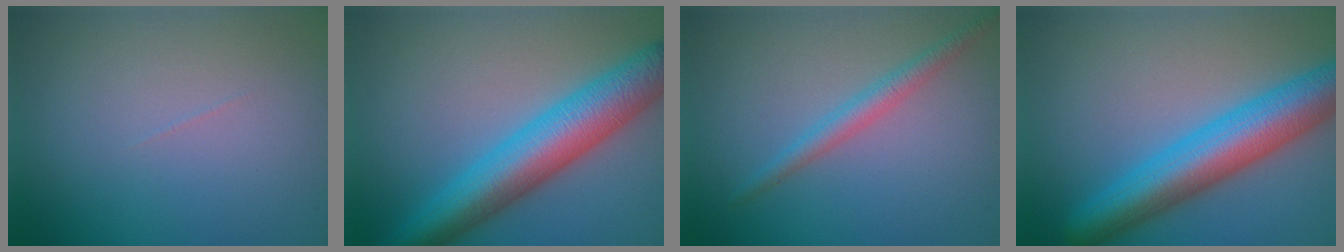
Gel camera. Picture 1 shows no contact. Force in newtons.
{"total": 8.2, "press": 8.2, "slide": 0.1}
{"total": 2.0, "press": 2.0, "slide": 0.1}
{"total": 8.2, "press": 8.2, "slide": 0.3}